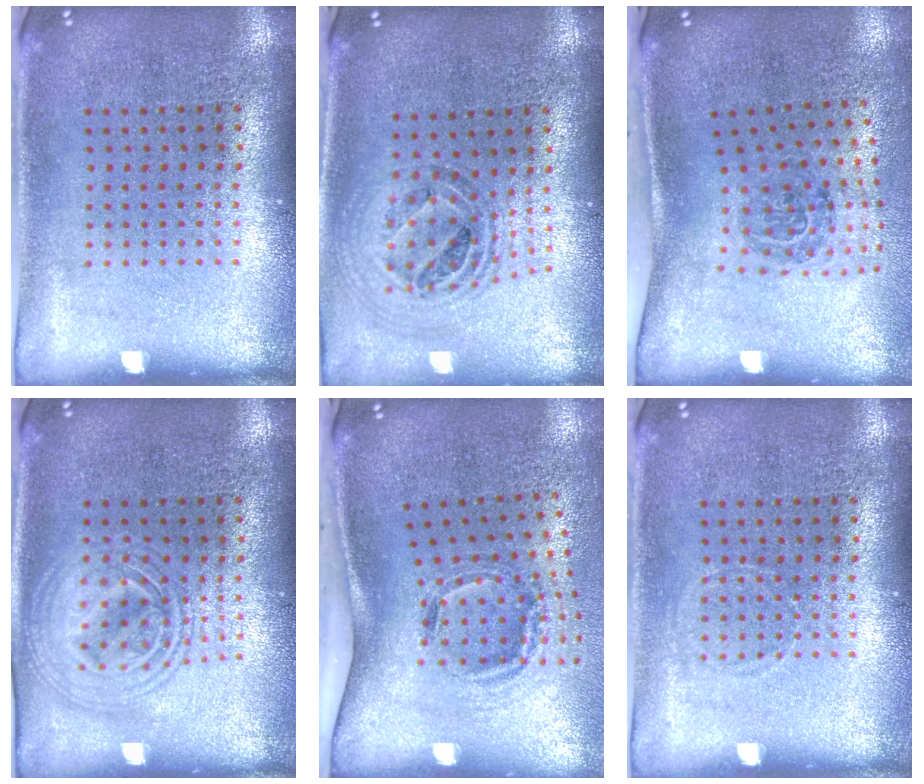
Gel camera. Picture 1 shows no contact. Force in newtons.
{"total": 1.0, "press": 1.0, "slide": 0.1}
{"total": 1.8, "press": 1.2, "slide": 1.3}
{"total": 2.7, "press": 2.7, "slide": 0.3}
{"total": 1.9, "press": 1.3, "slide": 1.5}
{"total": 0.6, "press": 0.6, "slide": 0.0}